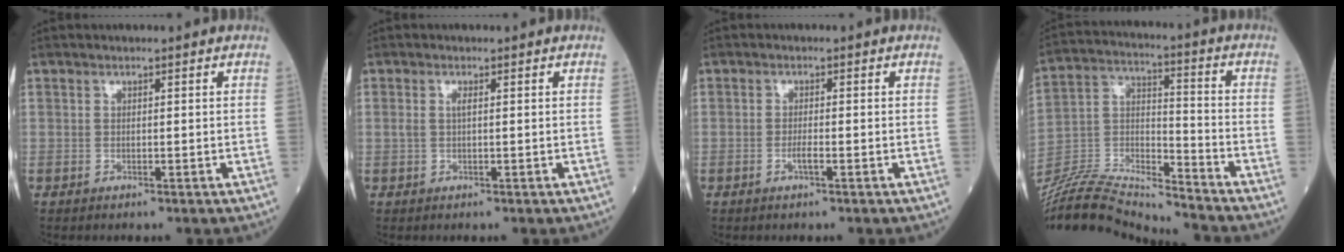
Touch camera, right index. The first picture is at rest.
{"total": 1.1, "force": [0.2, 0.1, 1.1], "torque": [-0.030, 0.003, 0.003]}
{"total": 1.4, "force": [-0.6, 0.0, 1.3], "torque": [-0.025, 0.001, -0.012]}
{"total": 18.7, "force": [-18.2, -0.1, 4.0], "torque": [-0.077, 0.021, -0.322]}